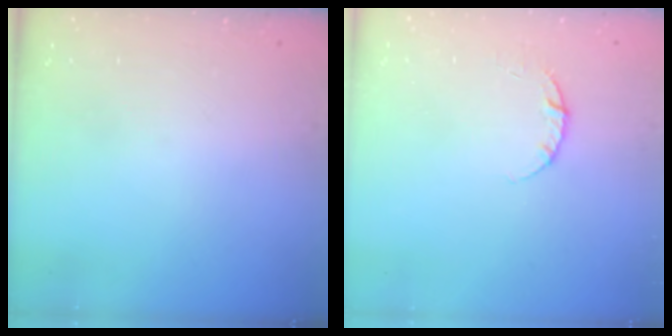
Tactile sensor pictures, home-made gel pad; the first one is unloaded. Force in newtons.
{"total": 3.8, "press": 3.8, "slide": 0.3}